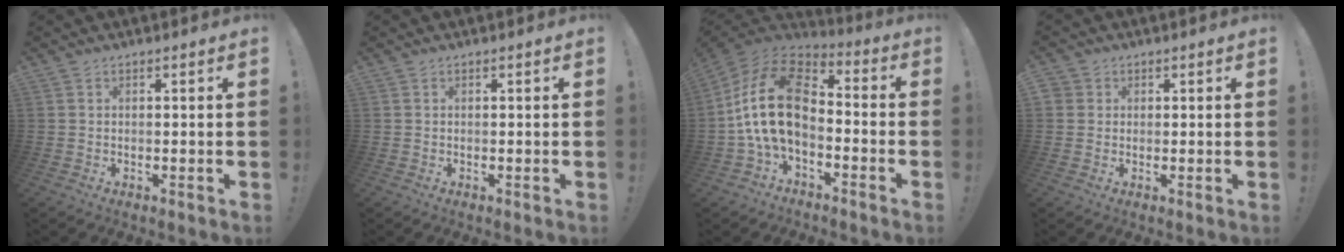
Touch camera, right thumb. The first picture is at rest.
{"total": 0.0}
{"total": 18.8, "force": [-0.3, 11.3, 15.0], "torque": [-0.286, 0.021, 0.001]}
{"total": 2.3, "force": [0.6, 2.1, 0.7], "torque": [-0.011, 0.001, 0.010]}